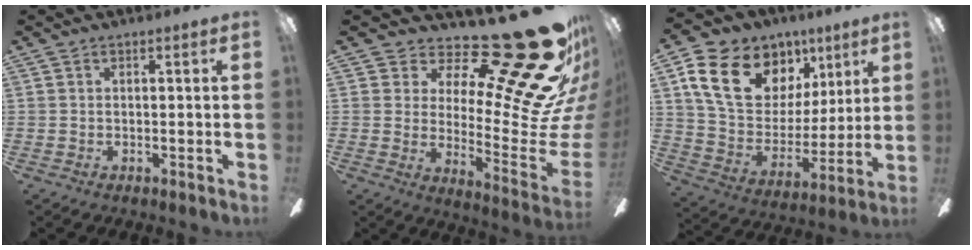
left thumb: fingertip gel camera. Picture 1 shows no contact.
{"total": 27.6, "force": [19.0, 7.5, 18.5], "torque": [-0.228, -0.161, 0.314]}
{"total": 20.2, "force": [10.6, 13.6, 10.5], "torque": [-0.182, -0.041, 0.202]}